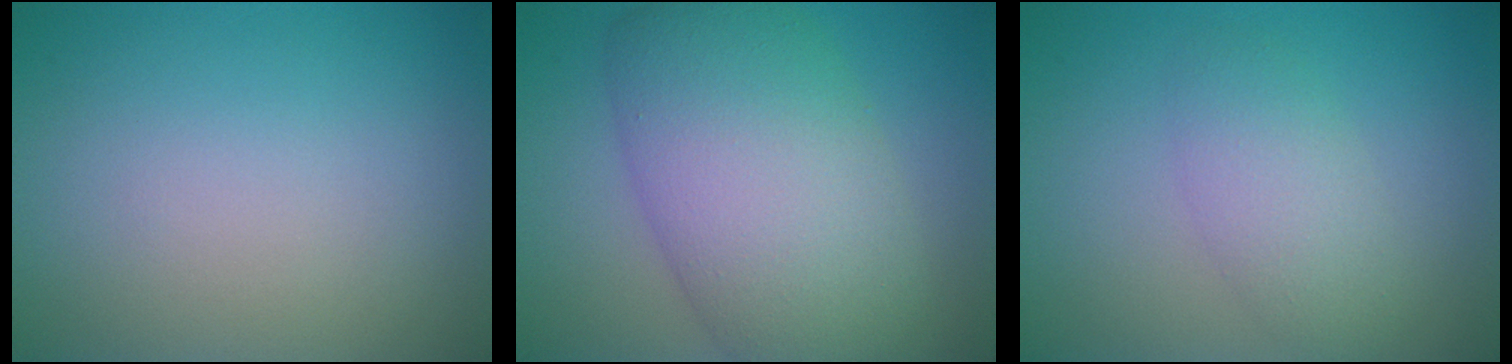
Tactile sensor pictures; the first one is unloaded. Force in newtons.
{"total": 10.7, "press": 10.7, "slide": 0.7}
{"total": 3.0, "press": 3.0, "slide": 0.2}